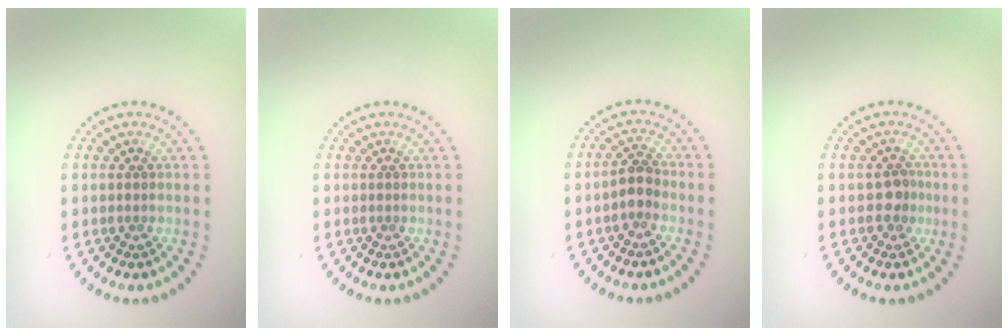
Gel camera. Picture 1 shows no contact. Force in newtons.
{"total": 0.0}
{"total": 1.6, "press": 1.5, "slide": 0.8}
{"total": 1.5, "press": 1.3, "slide": 0.7}